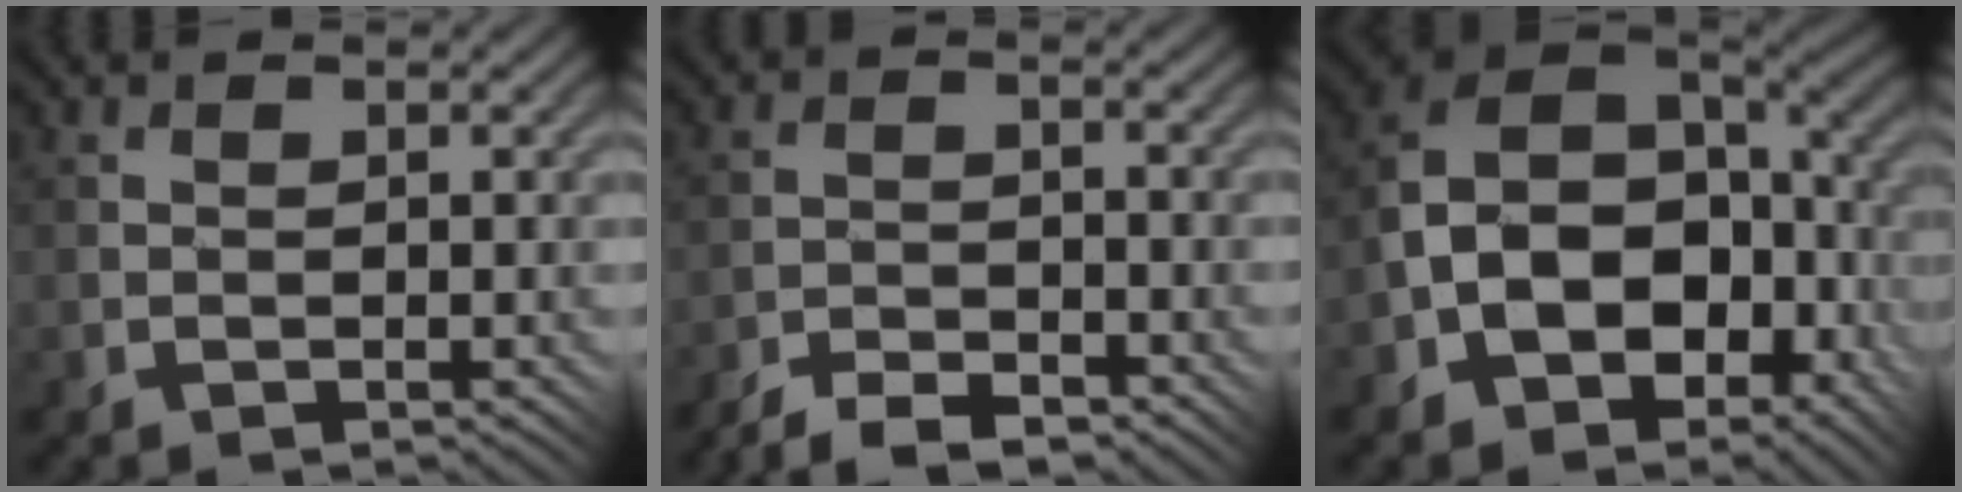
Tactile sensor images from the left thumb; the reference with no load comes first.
{"total": 4.6, "force": [-4.2, 1.0, 1.8], "torque": [-0.025, 0.006, -0.081]}
{"total": 14.2, "force": [-2.9, 9.6, 10.1], "torque": [-0.203, -0.024, -0.036]}